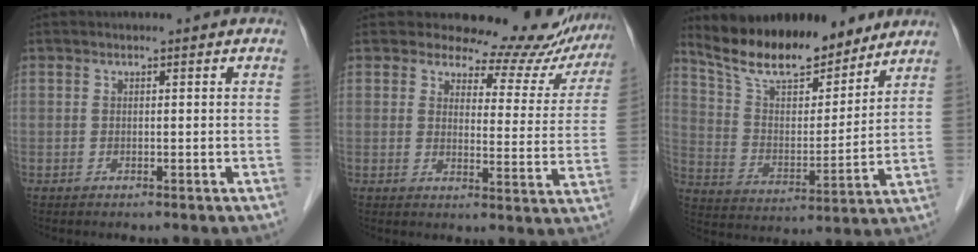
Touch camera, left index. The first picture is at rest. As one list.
[{"total": 13.6, "force": [13.0, 3.5, 1.3], "torque": [0.009, -0.050, 0.127]}, {"total": 15.2, "force": [13.0, 4.3, 6.5], "torque": [-0.103, -0.003, 0.230]}]